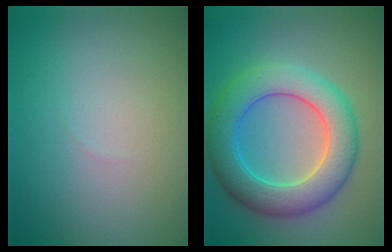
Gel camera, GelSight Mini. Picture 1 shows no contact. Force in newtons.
{"total": 7.7, "press": 7.7, "slide": 0.3}